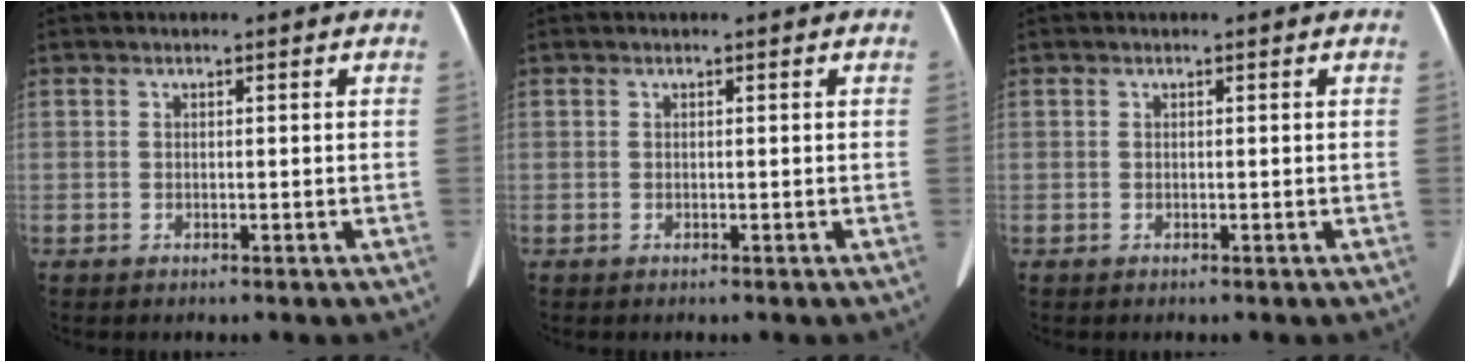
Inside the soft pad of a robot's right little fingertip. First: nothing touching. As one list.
[{"total": 0.0}, {"total": 0.0}]